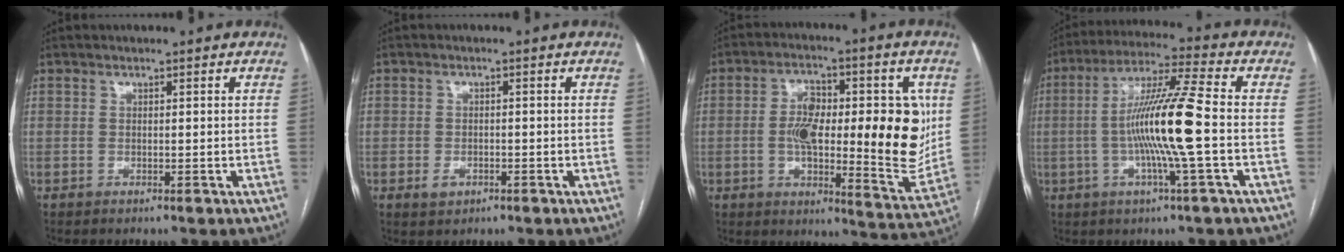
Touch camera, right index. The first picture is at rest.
{"total": 2.5, "force": [-1.0, 2.0, 0.9], "torque": [-0.013, 0.003, -0.008]}
{"total": 18.9, "force": [1.3, 6.6, 17.7], "torque": [-0.253, 0.005, 0.023]}
{"total": 13.0, "force": [-1.6, -0.9, 12.9], "torque": [-0.240, 0.003, -0.037]}